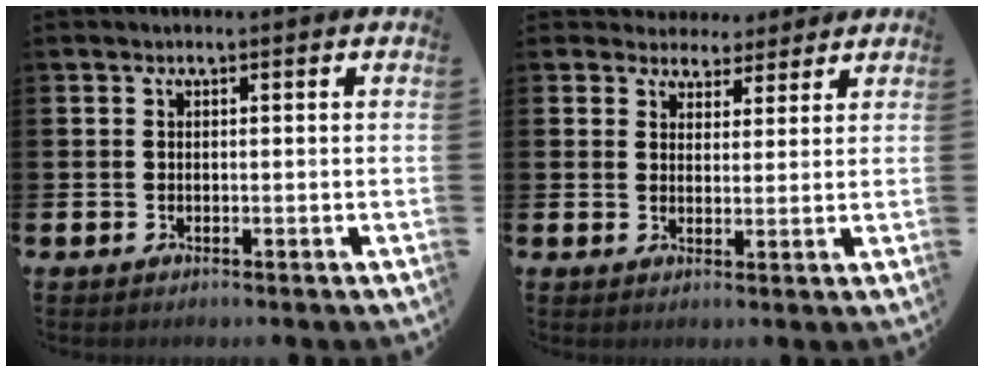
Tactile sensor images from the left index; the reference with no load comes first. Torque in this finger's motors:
{"motor_torque": [1.04, -1.10, 0.05, 0.00]}